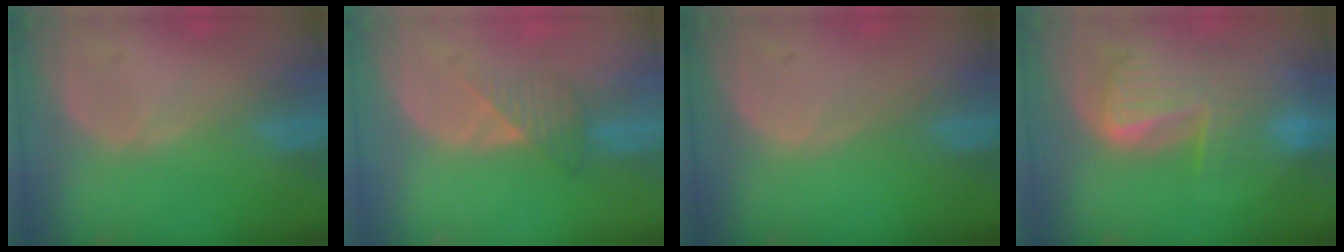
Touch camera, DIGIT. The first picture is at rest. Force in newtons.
{"total": 3.3, "press": 3.1, "slide": 1.0}
{"total": 0.0}
{"total": 9.9, "press": 8.4, "slide": 5.1}